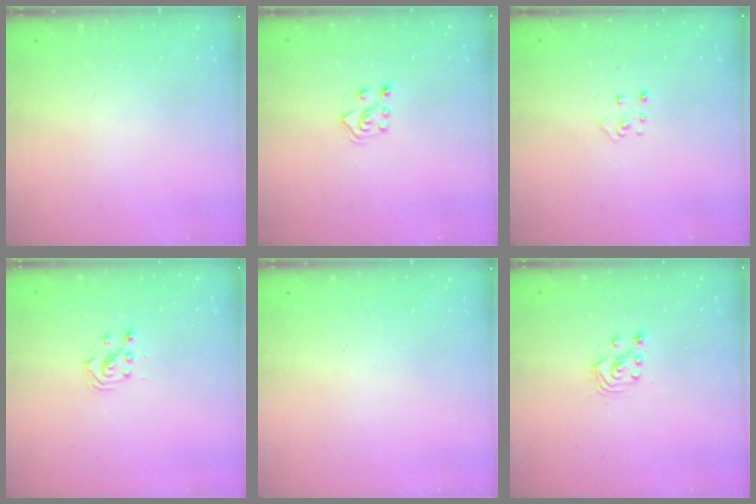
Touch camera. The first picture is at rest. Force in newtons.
{"total": 5.7, "press": 5.7, "slide": 0.8}
{"total": 3.7, "press": 3.6, "slide": 0.3}
{"total": 2.9, "press": 2.9, "slide": 0.3}
{"total": 0.0}
{"total": 2.1, "press": 2.1, "slide": 0.3}